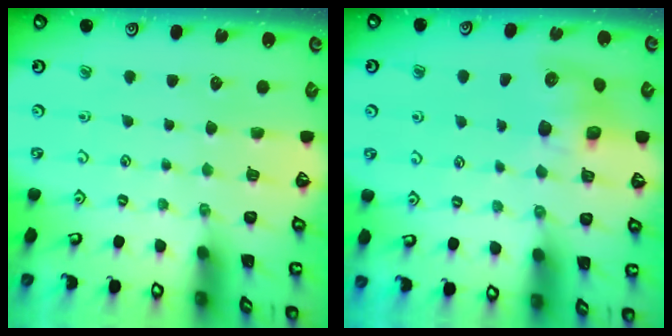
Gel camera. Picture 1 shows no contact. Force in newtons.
{"total": 7.5, "press": 7.4, "slide": 1.0}